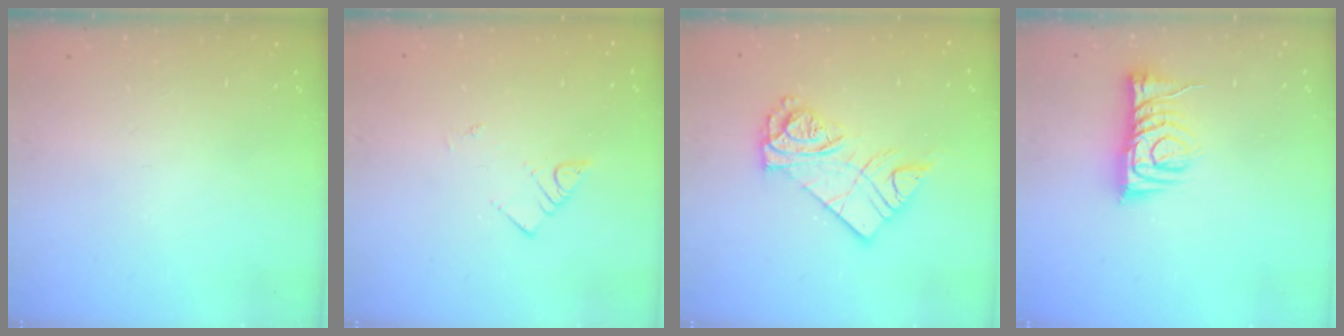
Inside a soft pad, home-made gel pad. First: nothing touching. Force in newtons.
{"total": 3.6, "press": 3.6, "slide": 0.6}
{"total": 12.4, "press": 12.4, "slide": 0.9}
{"total": 9.2, "press": 9.2, "slide": 0.6}